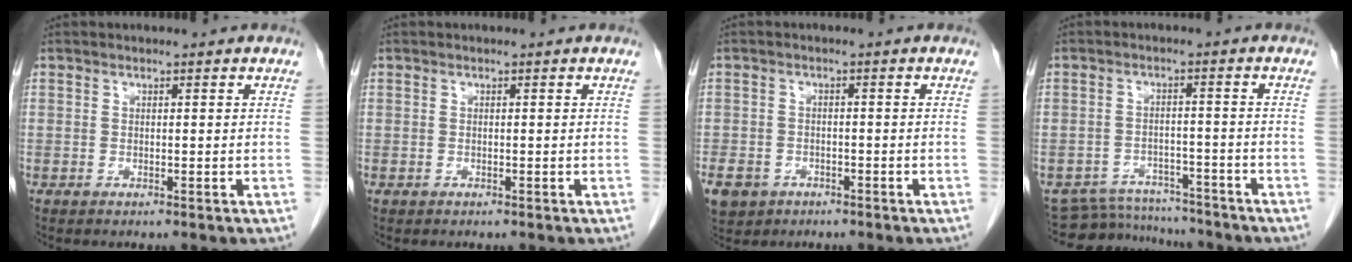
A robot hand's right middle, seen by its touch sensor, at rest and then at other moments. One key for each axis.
{"total": 0.0}
{"total": 9.5, "fx": -5.0, "fy": 7.4, "fz": 3.1, "tx": -0.092, "ty": 0.000, "tz": -0.076}
{"total": 9.8, "fx": -9.5, "fy": 2.1, "fz": 0.6, "tx": -0.008, "ty": 0.006, "tz": -0.138}